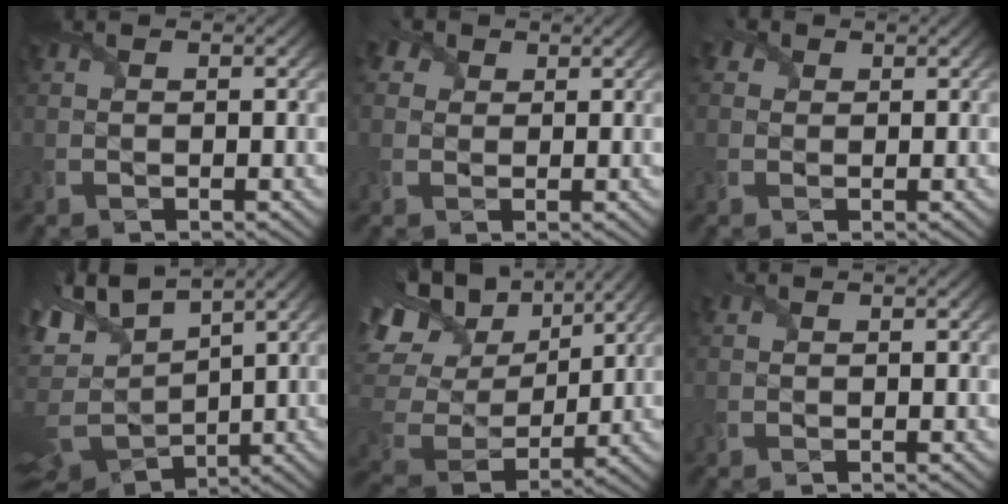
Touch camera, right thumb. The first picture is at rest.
{"total": 3.7, "force": [2.1, 2.8, 1.4], "torque": [-0.041, 0.001, 0.038]}
{"total": 2.4, "force": [1.1, 1.9, 0.9], "torque": [-0.027, 0.008, 0.016]}
{"total": 12.2, "force": [3.7, 7.0, 9.3], "torque": [-0.233, 0.000, 0.079]}
{"total": 16.1, "force": [7.5, 9.8, 10.3], "torque": [-0.258, 0.026, 0.139]}
{"total": 0.0}